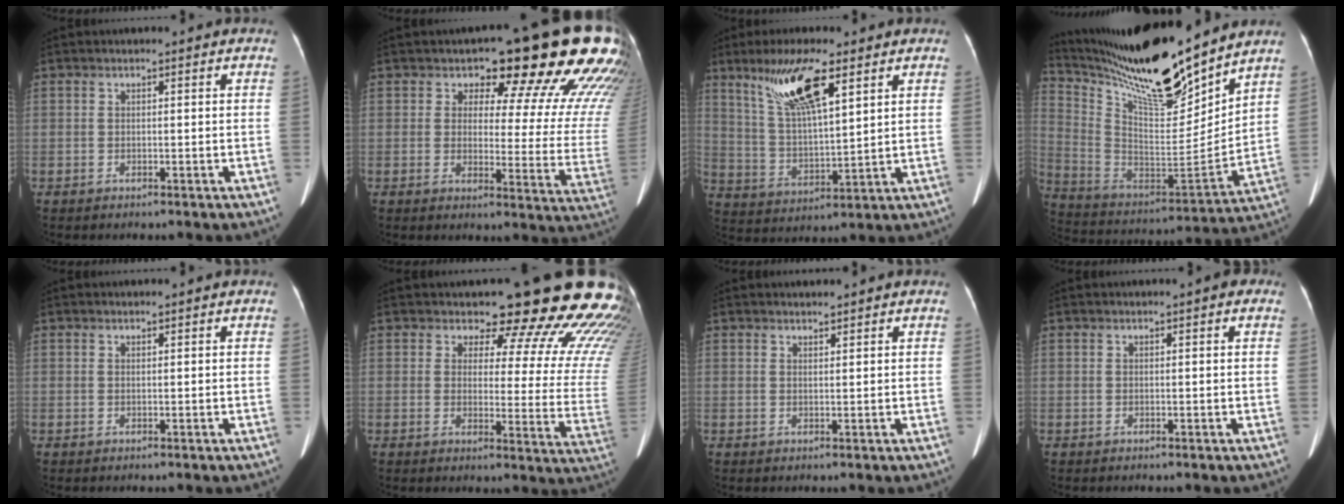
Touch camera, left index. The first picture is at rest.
{"total": 20.0, "force": [14.1, 5.8, 13.0], "torque": [-0.151, -0.036, 0.151]}
{"total": 11.5, "force": [6.8, 1.8, 9.1], "torque": [-0.181, 0.008, 0.132]}
{"total": 21.4, "force": [18.7, 1.7, 10.3], "torque": [-0.196, -0.029, 0.328]}
{"total": 0.0}
{"total": 19.9, "force": [17.9, 4.4, 7.5], "torque": [-0.065, -0.106, 0.178]}
{"total": 1.1, "force": [1.1, 0.0, 0.3], "torque": [-0.007, 0.003, 0.021]}
{"total": 1.1, "force": [0.6, 0.2, 0.9], "torque": [-0.013, 0.004, 0.003]}